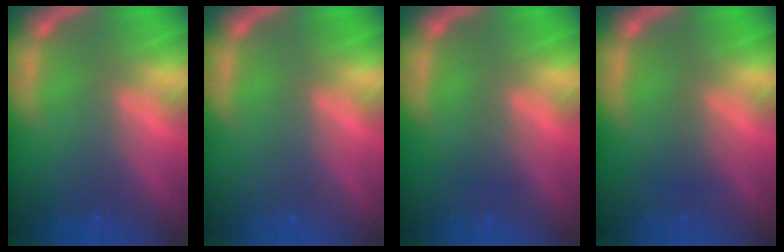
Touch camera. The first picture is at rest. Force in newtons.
{"total": 0.0}
{"total": 1.0}
{"total": 1.5}